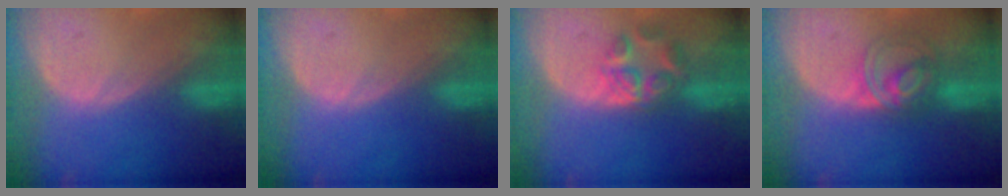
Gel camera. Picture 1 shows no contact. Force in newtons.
{"total": 0.0}
{"total": 6.1, "press": 5.3, "slide": 3.0}
{"total": 5.8, "press": 5.7, "slide": 0.5}